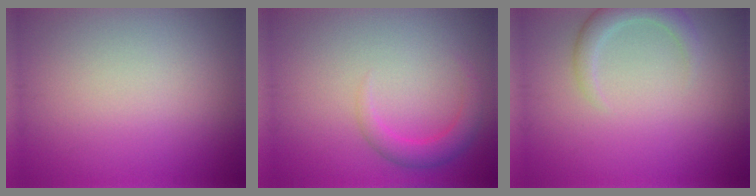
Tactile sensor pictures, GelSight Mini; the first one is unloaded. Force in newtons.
{"total": 2.4, "press": 2.4, "slide": 0.1}
{"total": 2.4, "press": 2.4, "slide": 0.3}